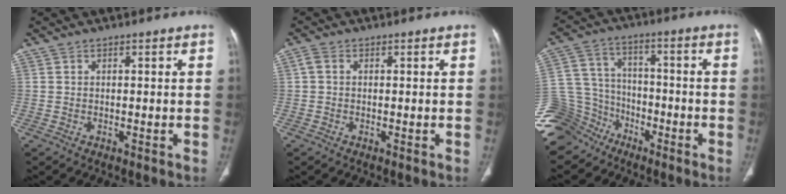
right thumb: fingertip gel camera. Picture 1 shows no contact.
{"total": 1.5, "force": [0.3, 1.1, 1.0], "torque": [-0.022, 0.005, 0.003]}
{"total": 15.5, "force": [-11.3, 10.3, 2.6], "torque": [-0.065, 0.071, -0.210]}